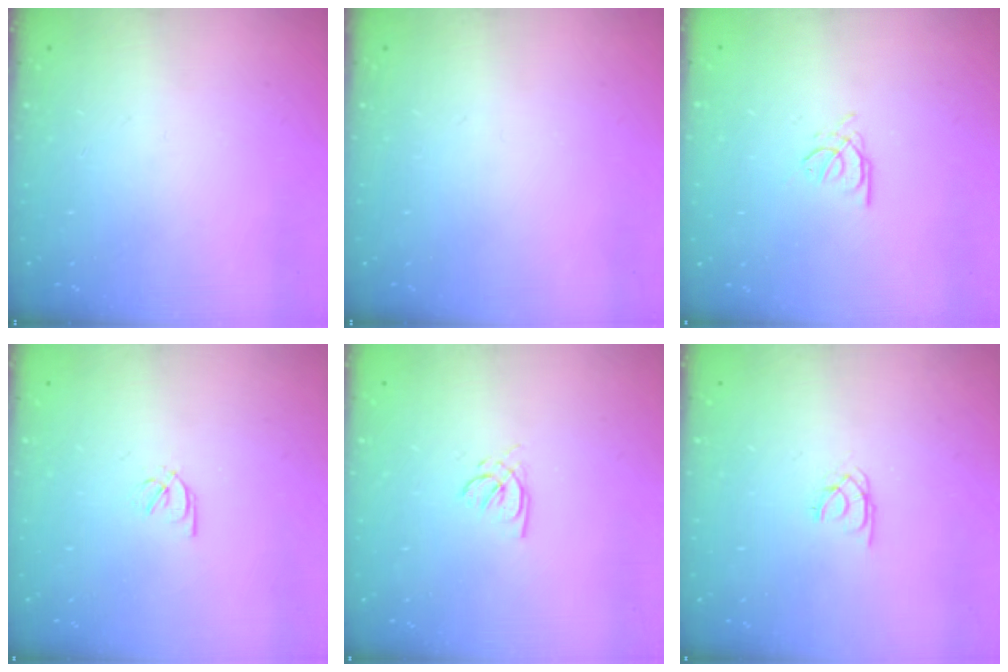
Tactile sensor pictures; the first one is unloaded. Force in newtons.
{"total": 0.0}
{"total": 0.7, "press": 0.6, "slide": 0.3}
{"total": 2.0, "press": 2.0, "slide": 0.3}
{"total": 1.4, "press": 1.4, "slide": 0.2}
{"total": 1.8, "press": 1.8, "slide": 0.3}